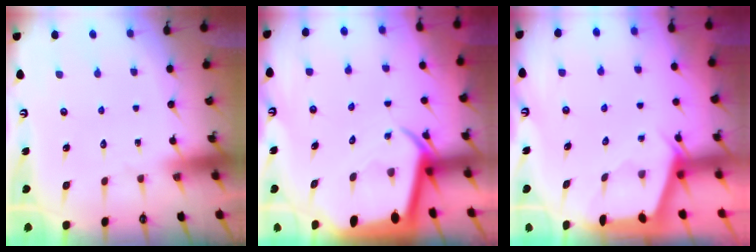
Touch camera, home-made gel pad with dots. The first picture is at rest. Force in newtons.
{"total": 4.6, "press": 4.6, "slide": 0.3}
{"total": 3.1, "press": 3.1, "slide": 0.0}